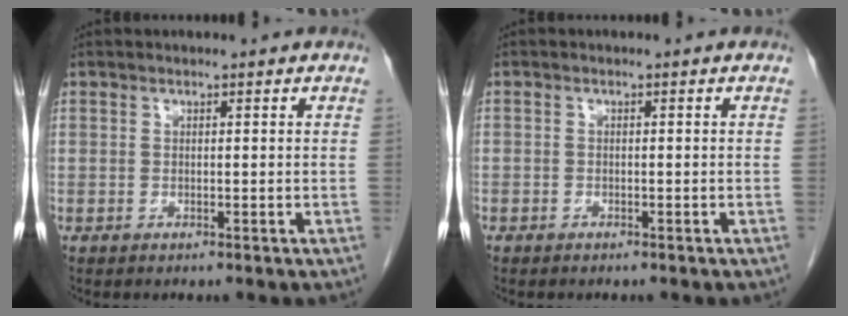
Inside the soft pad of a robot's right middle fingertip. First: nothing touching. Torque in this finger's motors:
{"motor_torque": [0.76, -0.98, -0.56, -0.21]}